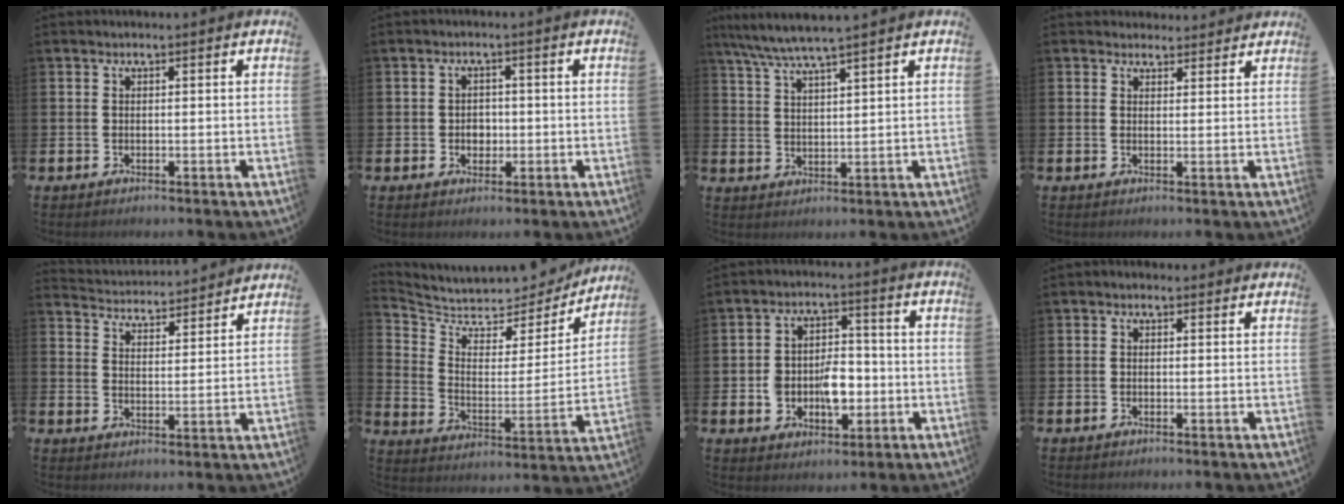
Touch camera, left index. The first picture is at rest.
{"total": 2.3, "force": [-0.4, 2.0, 1.1], "torque": [-0.004, 0.000, -0.014]}
{"total": 5.3, "force": [4.9, -0.4, 2.0], "torque": [-0.057, -0.020, 0.086]}
{"total": 2.6, "force": [2.4, 0.8, -0.3], "torque": [0.012, -0.014, 0.042]}
{"total": 4.3, "force": [4.3, 0.3, -0.4], "torque": [-0.005, -0.040, 0.071]}
{"total": 6.4, "force": [5.9, 2.2, 0.9], "torque": [-0.059, -0.054, 0.097]}
{"total": 6.3, "force": [-1.7, 4.4, 4.2], "torque": [-0.066, 0.010, -0.035]}
{"total": 0.6, "force": [-0.5, 0.3, 0.1], "torque": [-0.003, -0.001, -0.011]}